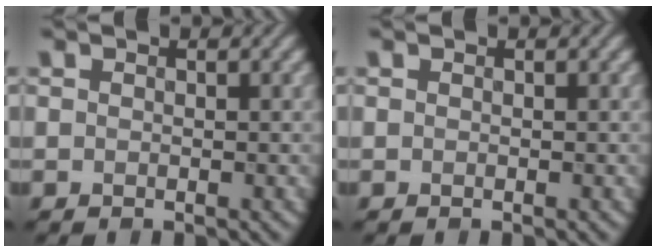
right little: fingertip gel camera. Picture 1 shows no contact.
{"total": 0.0}